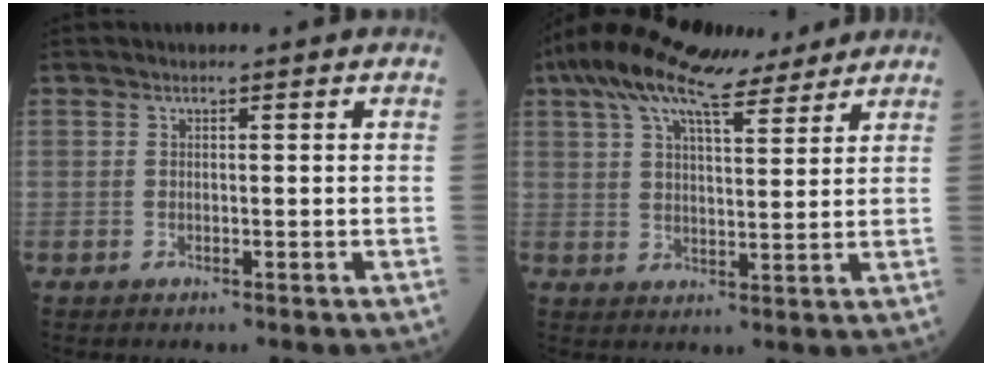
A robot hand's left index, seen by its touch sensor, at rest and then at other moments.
{"total": 13.8, "force": [10.9, 3.4, 7.9], "torque": [-0.152, 0.043, 0.176]}